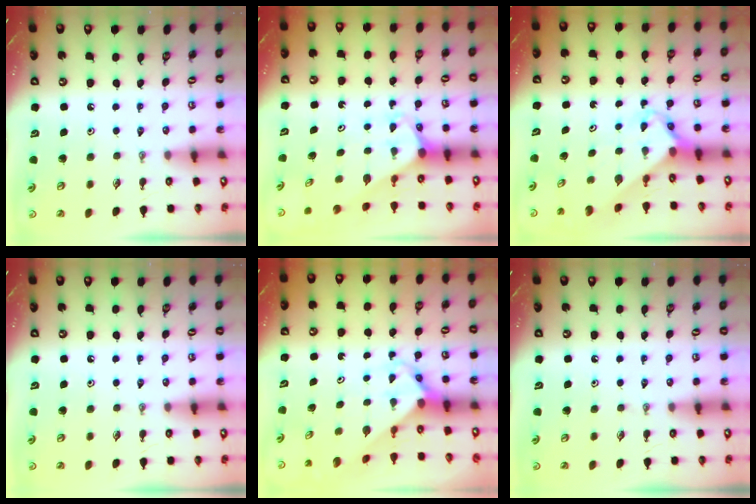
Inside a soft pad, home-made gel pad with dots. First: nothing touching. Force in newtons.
{"total": 2.0, "press": 2.0, "slide": 0.2}
{"total": 2.7, "press": 2.7, "slide": 0.2}
{"total": 0.0}
{"total": 3.9, "press": 3.9, "slide": 0.4}
{"total": 0.0}